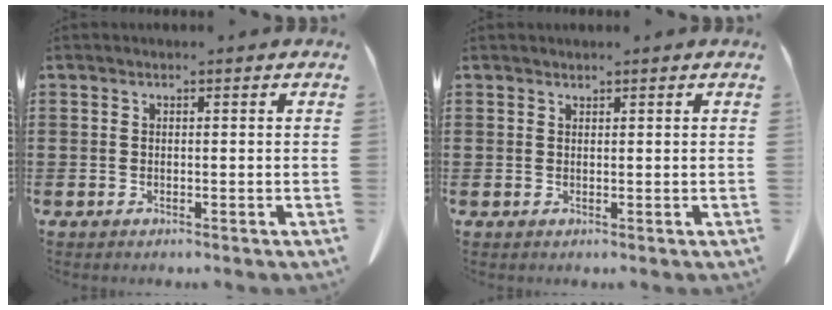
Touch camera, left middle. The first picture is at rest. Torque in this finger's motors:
{"motor_torque": [-0.46, 0.55, -0.09, -0.02]}